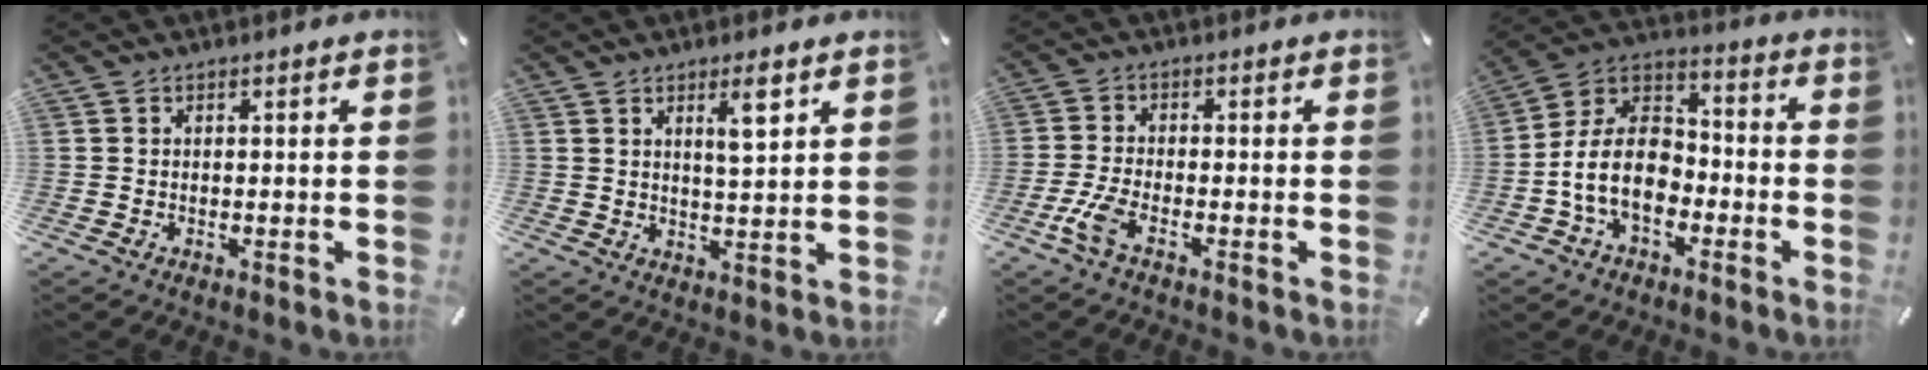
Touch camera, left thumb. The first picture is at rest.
{"total": 6.0, "force": [3.3, 1.3, 4.9], "torque": [-0.080, -0.009, 0.049]}
{"total": 5.0, "force": [-2.4, 1.5, 4.1], "torque": [-0.101, -0.011, -0.046]}
{"total": 14.3, "force": [-5.3, 9.6, 9.1], "torque": [-0.201, 0.028, -0.102]}